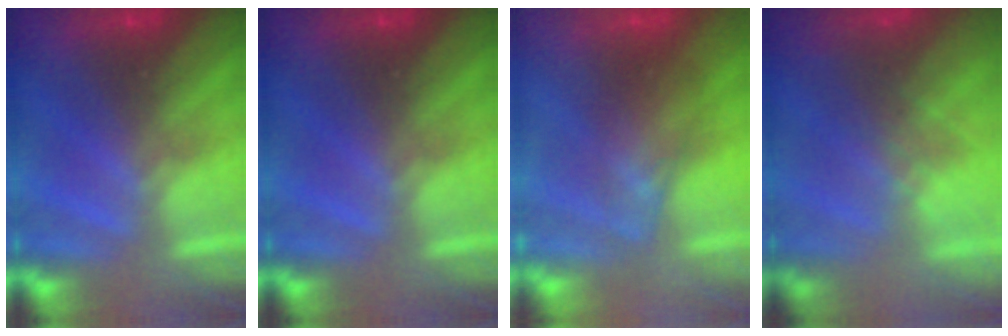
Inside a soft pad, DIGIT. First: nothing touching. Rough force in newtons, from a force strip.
{"total": 0.0}
{"total": 2.5}
{"total": 5.9}